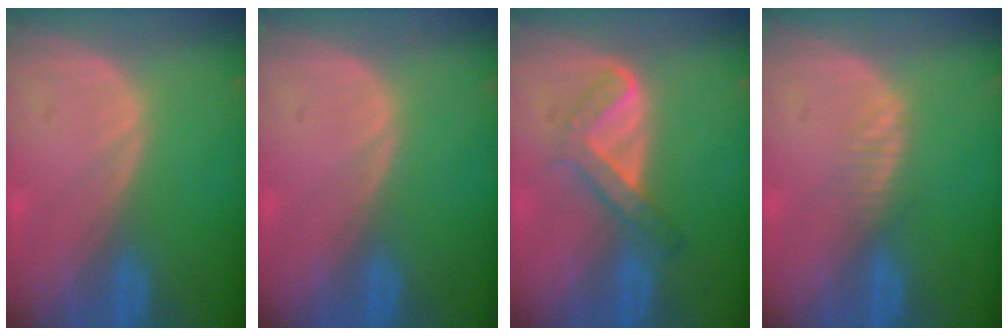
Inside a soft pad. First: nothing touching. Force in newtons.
{"total": 0.0}
{"total": 4.8, "press": 4.8, "slide": 0.9}
{"total": 1.6, "press": 1.6, "slide": 0.1}